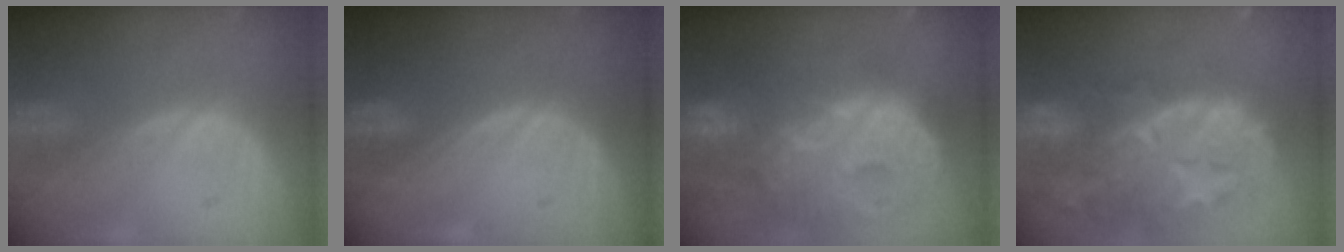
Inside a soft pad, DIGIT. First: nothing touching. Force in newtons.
{"total": 0.0}
{"total": 14.8, "press": 12.8, "slide": 7.4}
{"total": 14.5, "press": 11.8, "slide": 8.5}